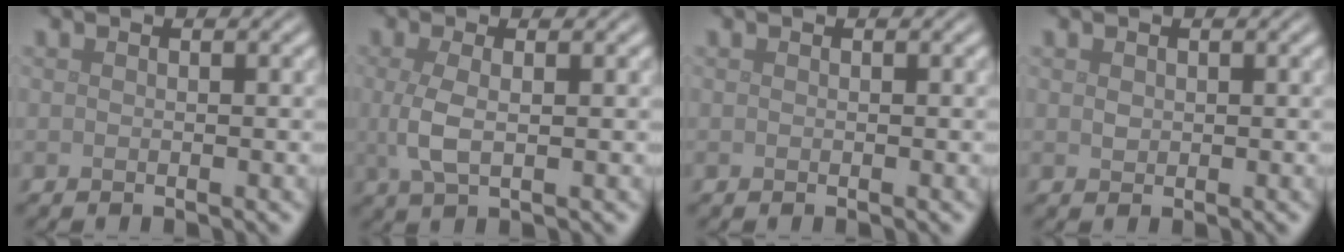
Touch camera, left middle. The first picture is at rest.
{"total": 2.7, "force": [0.1, 1.0, 2.5], "torque": [-0.061, -0.003, 0.001]}
{"total": 0.0}
{"total": 0.7, "force": [0.3, 0.5, 0.3], "torque": [-0.008, -0.001, 0.007]}